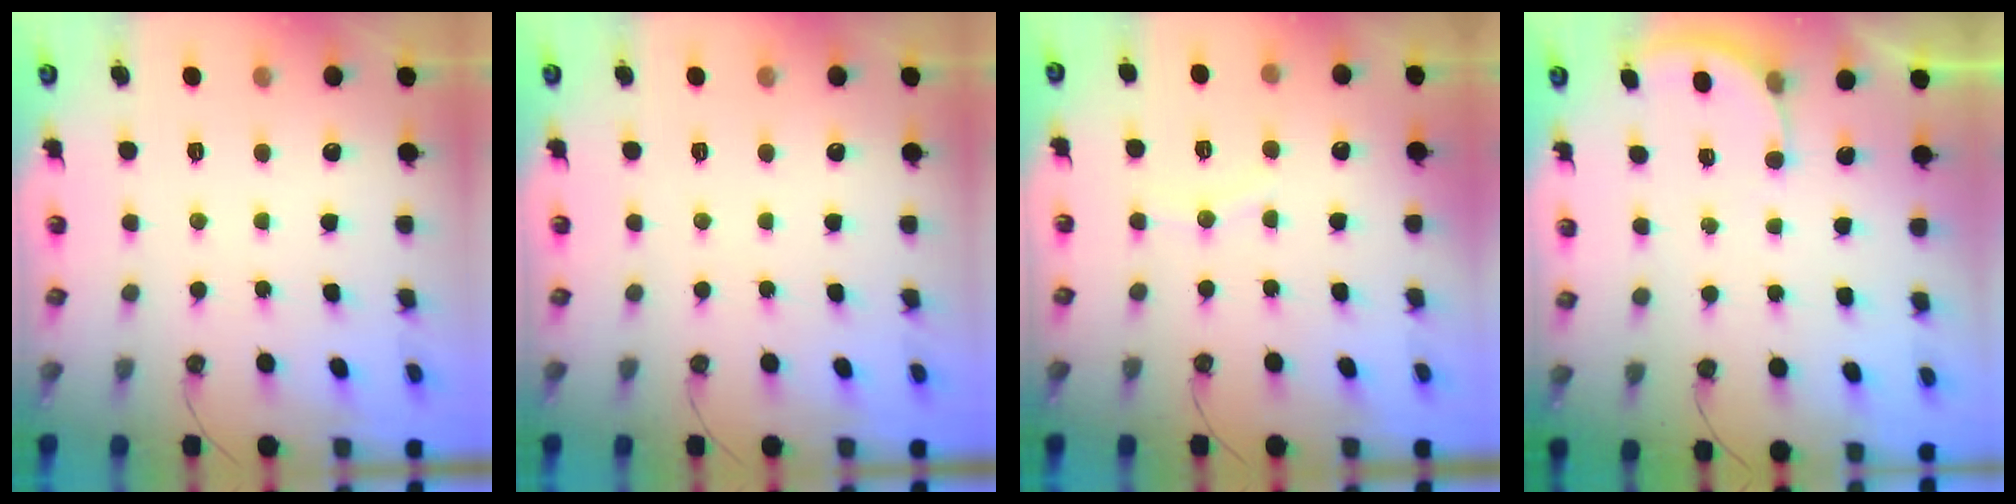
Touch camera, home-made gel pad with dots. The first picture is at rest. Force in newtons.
{"total": 0.0}
{"total": 4.6, "press": 4.4, "slide": 1.2}
{"total": 2.7, "press": 2.7, "slide": 0.5}